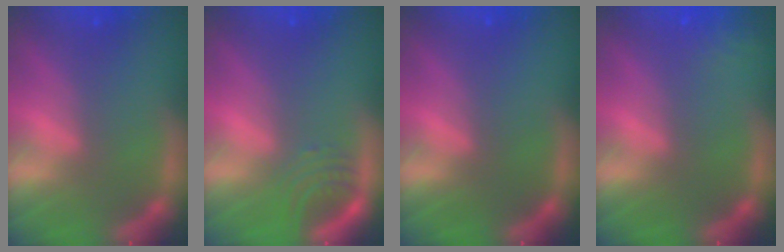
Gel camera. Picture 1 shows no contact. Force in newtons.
{"total": 3.0}
{"total": 0.0}
{"total": 3.0}